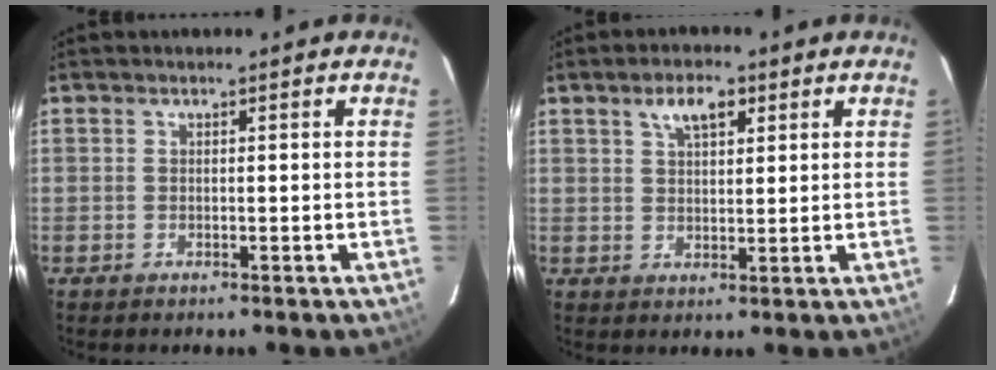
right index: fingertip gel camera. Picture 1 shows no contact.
{"total": 5.0, "force": [2.7, 2.3, 3.5], "torque": [-0.060, 0.012, 0.049]}